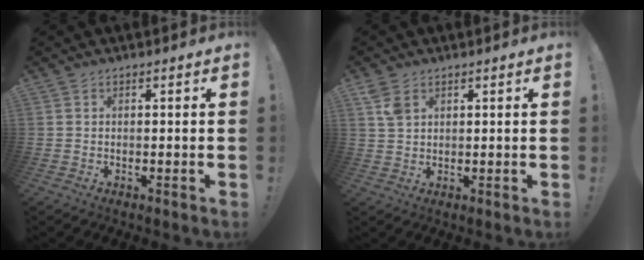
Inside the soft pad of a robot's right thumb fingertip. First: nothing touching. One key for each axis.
{"total": 4.3, "fx": 2.4, "fy": 2.4, "fz": 2.7, "tx": -0.048, "ty": -0.007, "tz": 0.046}